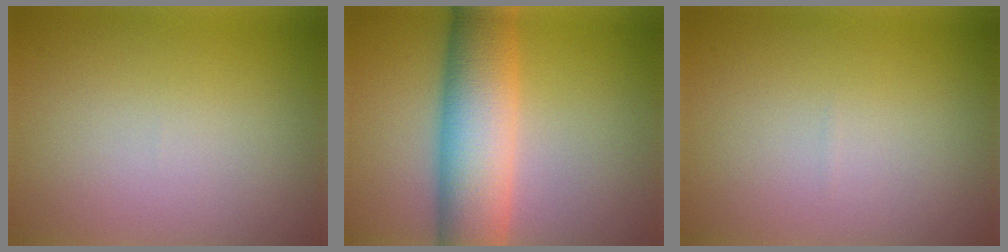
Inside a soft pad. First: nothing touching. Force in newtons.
{"total": 9.4, "press": 9.4, "slide": 0.3}
{"total": 0.0}